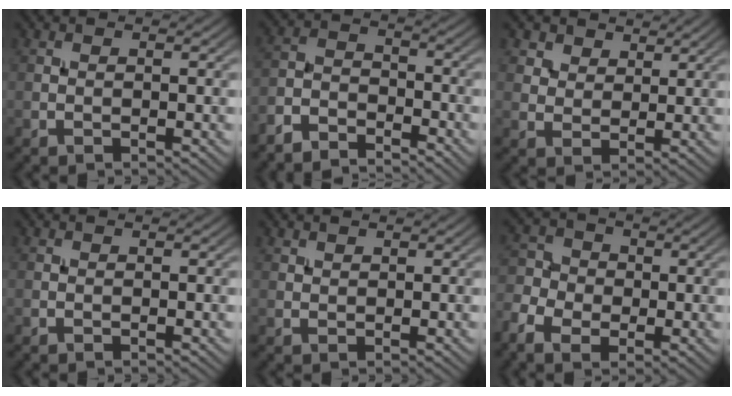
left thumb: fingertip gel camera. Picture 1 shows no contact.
{"total": 5.4, "force": [-4.9, 1.7, 1.5], "torque": [-0.028, -0.002, -0.110]}
{"total": 4.7, "force": [3.2, 3.0, 1.7], "torque": [-0.051, -0.015, 0.073]}
{"total": 0.0}
{"total": 0.9, "force": [0.8, 0.4, 0.2], "torque": [-0.006, 0.001, 0.018]}
{"total": 6.2, "force": [-2.1, 4.7, 3.4], "torque": [-0.077, -0.009, -0.046]}